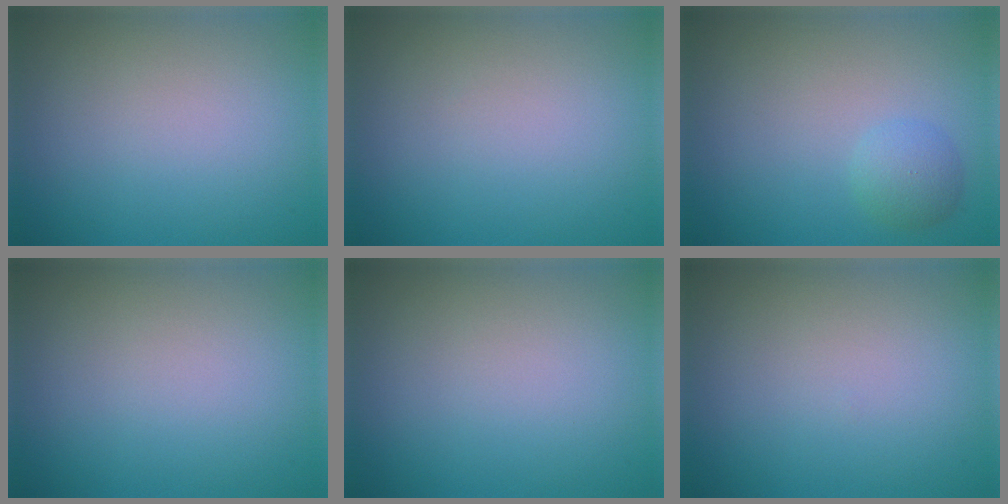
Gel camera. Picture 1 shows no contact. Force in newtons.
{"total": 0.0}
{"total": 1.8, "press": 1.8, "slide": 0.1}
{"total": 0.0}
{"total": 0.0}
{"total": 0.0}